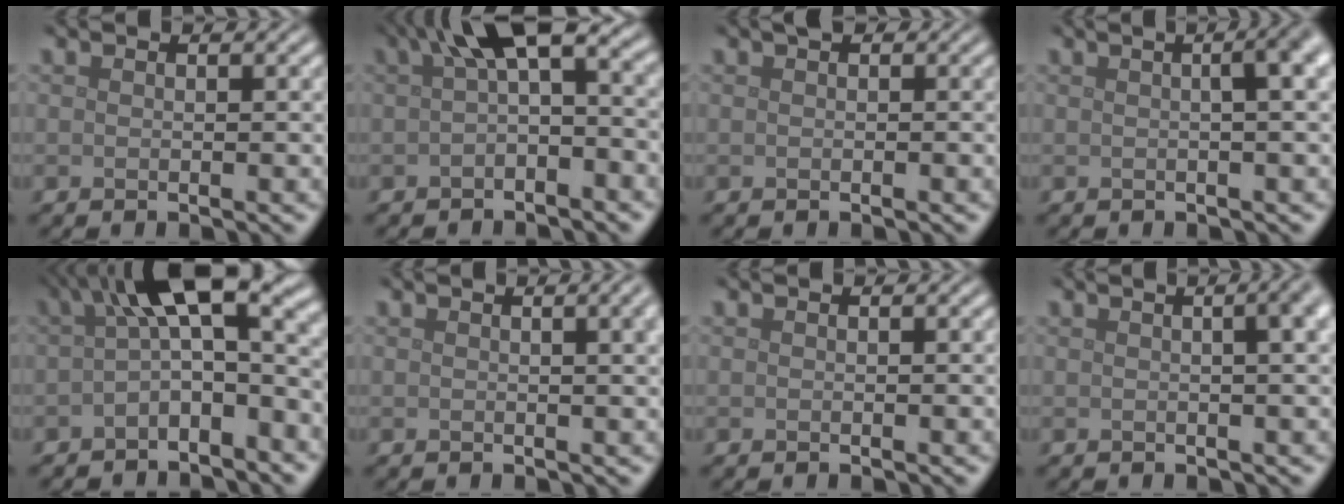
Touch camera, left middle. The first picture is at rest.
{"total": 6.8, "force": [1.3, 2.6, 6.2], "torque": [-0.086, 0.018, 0.008]}
{"total": 0.6, "force": [0.1, 0.4, 0.4], "torque": [-0.002, -0.003, 0.000]}
{"total": 6.9, "force": [1.7, 3.3, 5.8], "torque": [-0.018, 0.042, -0.012]}
{"total": 8.3, "force": [0.2, 3.2, 7.6], "torque": [-0.111, 0.019, -0.013]}
{"total": 4.1, "force": [1.2, 1.7, 3.5], "torque": [-0.024, 0.011, 0.009]}
{"total": 0.0}
{"total": 7.5, "force": [2.2, 3.9, 6.1], "torque": [-0.012, 0.045, -0.012]}